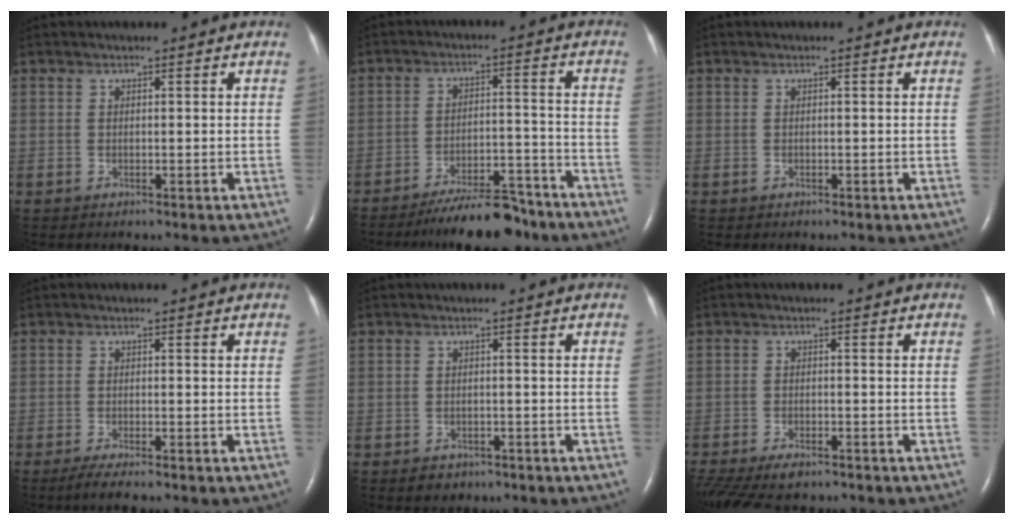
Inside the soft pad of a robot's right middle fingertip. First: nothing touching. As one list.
[{"total": 10.2, "force": [-9.0, 2.1, 4.3], "torque": [-0.058, 0.005, -0.145]}, {"total": 0.0}, {"total": 2.8, "force": [-2.2, 0.1, 1.8], "torque": [-0.039, -0.008, -0.039]}, {"total": 2.2, "force": [-1.5, 1.6, 0.6], "torque": [-0.012, 0.003, -0.014]}, {"total": 10.3, "force": [-7.9, 3.8, 5.5], "torque": [-0.117, -0.014, -0.122]}]